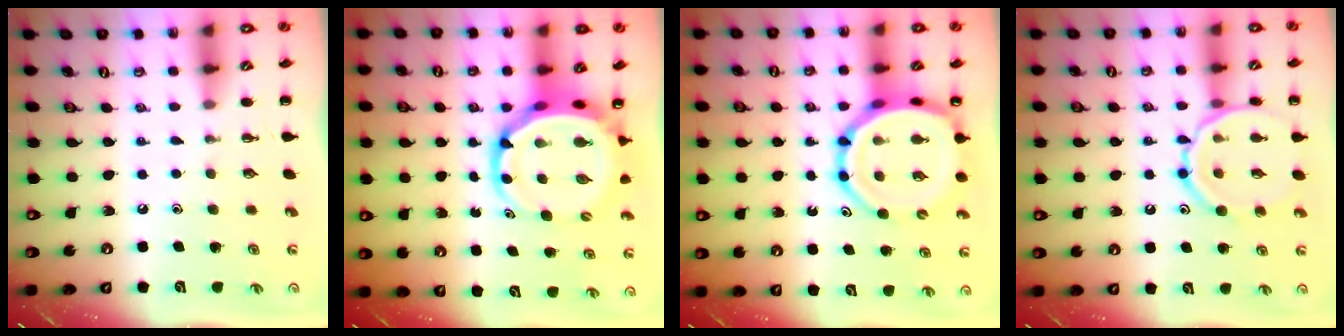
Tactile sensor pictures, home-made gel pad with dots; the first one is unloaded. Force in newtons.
{"total": 8.3, "press": 7.9, "slide": 2.4}
{"total": 13.5, "press": 13.1, "slide": 3.3}
{"total": 12.7, "press": 12.6, "slide": 0.8}